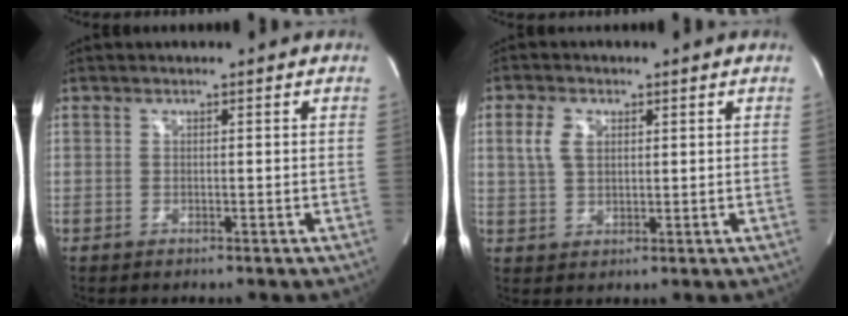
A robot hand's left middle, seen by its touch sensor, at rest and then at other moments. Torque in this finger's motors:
{"motor_torque": [0.54, -0.04, 0.03, 0.02]}